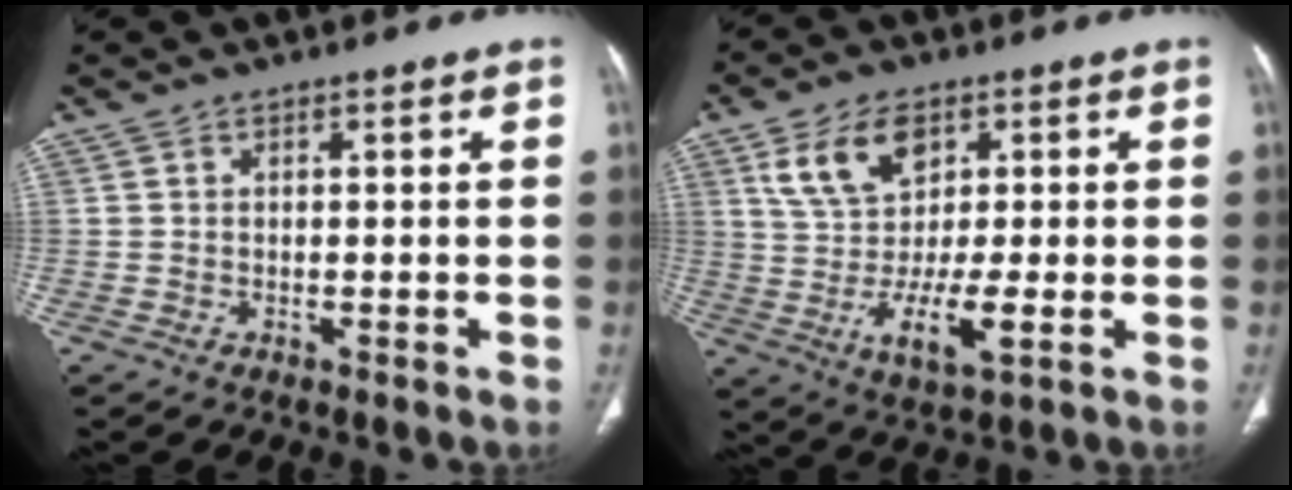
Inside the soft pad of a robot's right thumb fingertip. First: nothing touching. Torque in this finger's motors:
{"motor_torque": [0.13, 0.40, 0.90, -0.77, 0.35]}